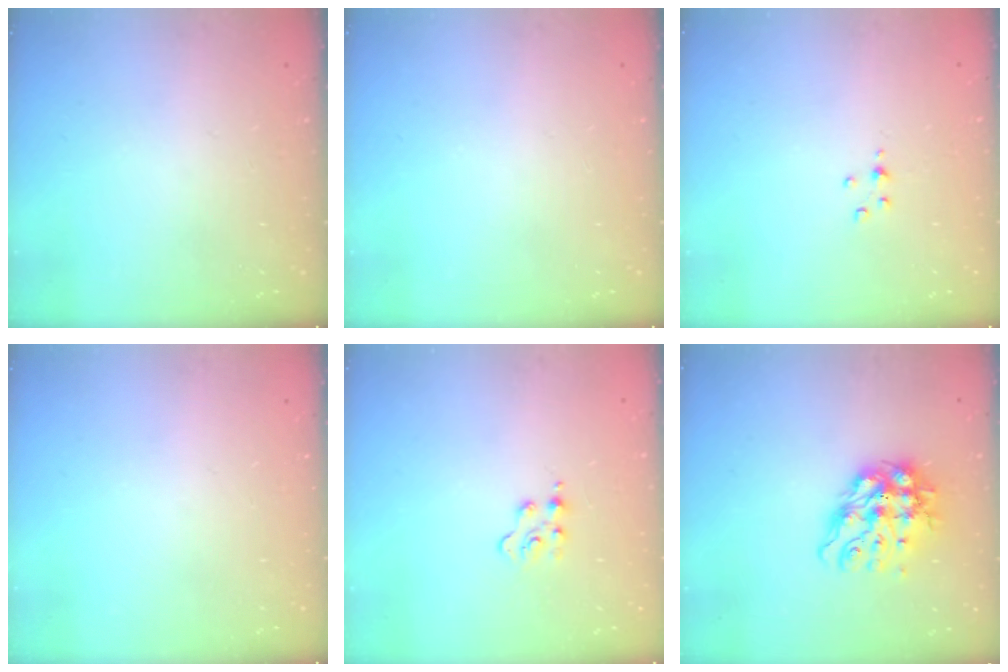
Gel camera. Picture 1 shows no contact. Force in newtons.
{"total": 0.0}
{"total": 2.9, "press": 2.8, "slide": 0.4}
{"total": 0.0}
{"total": 2.2, "press": 2.2, "slide": 0.5}
{"total": 12.9, "press": 12.8, "slide": 1.4}